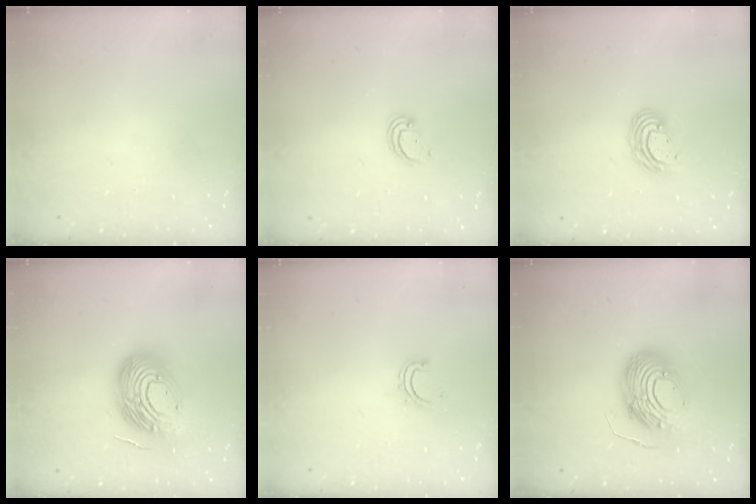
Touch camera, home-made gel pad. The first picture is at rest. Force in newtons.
{"total": 2.8, "press": 2.8, "slide": 0.2}
{"total": 7.3, "press": 7.1, "slide": 1.3}
{"total": 20.0, "press": 20.0, "slide": 1.6}
{"total": 4.2, "press": 4.1, "slide": 0.9}
{"total": 14.7, "press": 14.6, "slide": 1.4}